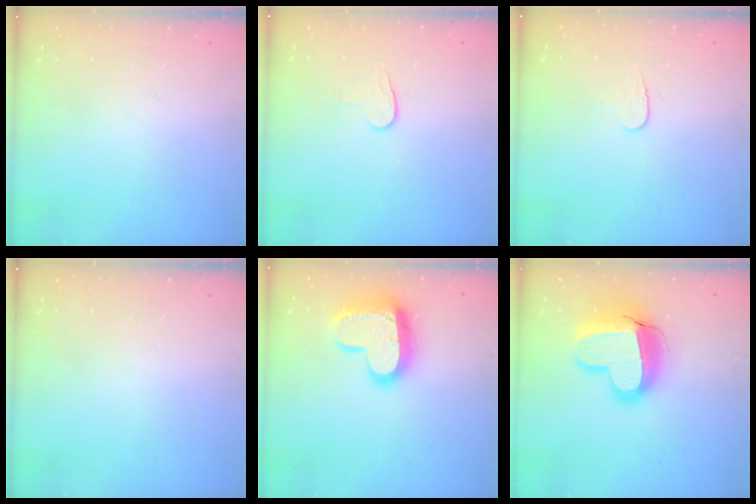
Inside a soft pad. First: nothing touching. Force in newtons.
{"total": 6.2, "press": 6.1, "slide": 0.5}
{"total": 3.8, "press": 3.8, "slide": 0.4}
{"total": 0.0}
{"total": 17.0, "press": 16.9, "slide": 1.1}
{"total": 18.3, "press": 18.3, "slide": 1.4}